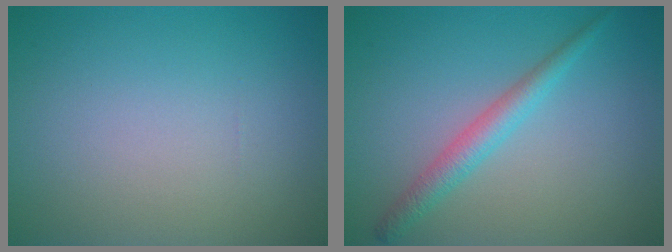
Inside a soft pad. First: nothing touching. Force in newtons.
{"total": 2.4, "press": 2.4, "slide": 0.1}